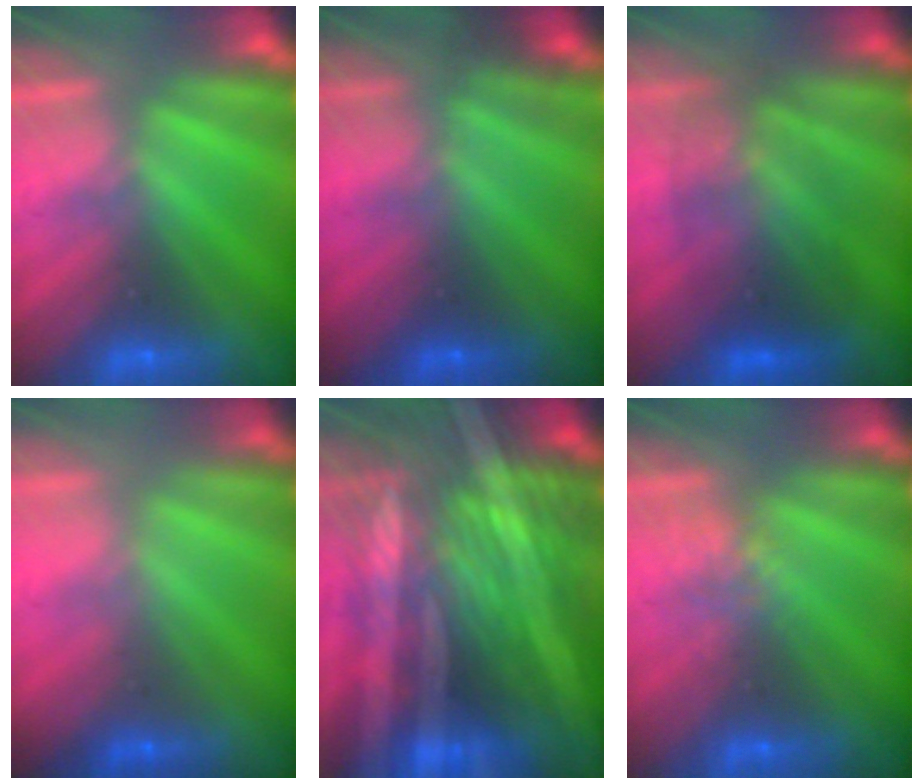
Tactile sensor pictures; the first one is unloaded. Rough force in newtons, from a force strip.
{"total": 4.6}
{"total": 3.6}
{"total": 1.5}
{"total": 7.1}
{"total": 2.2}